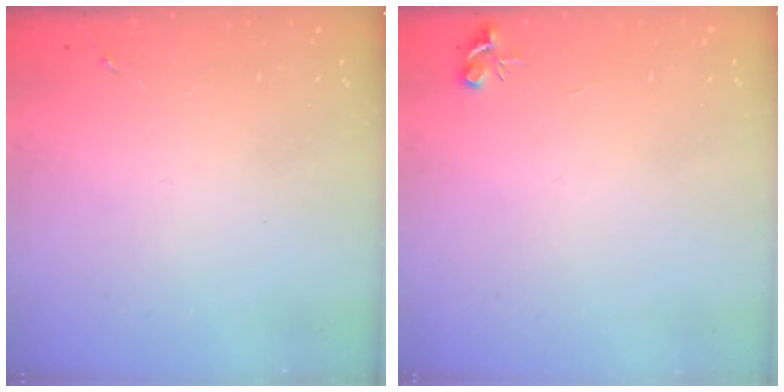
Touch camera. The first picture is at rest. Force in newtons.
{"total": 4.7, "press": 4.7, "slide": 0.6}